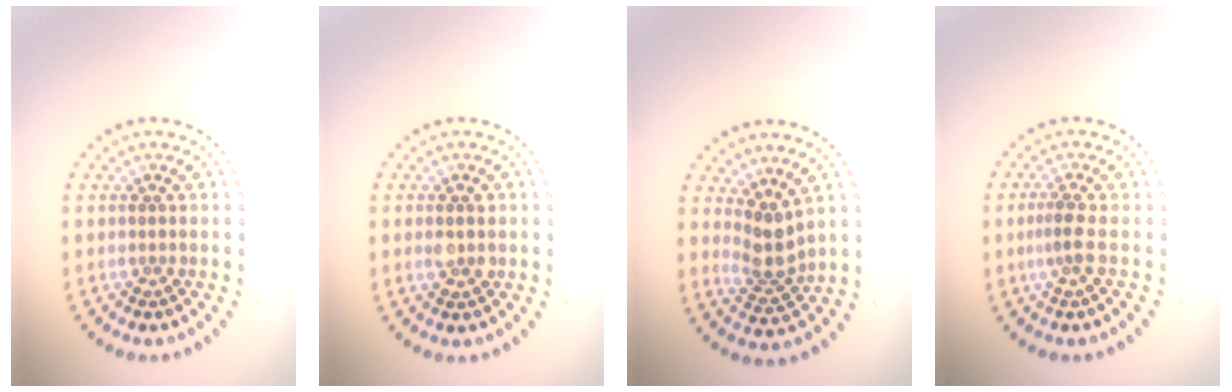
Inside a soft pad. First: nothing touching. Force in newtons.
{"total": 1.7, "press": 1.7, "slide": 0.1}
{"total": 2.6, "press": 2.0, "slide": 1.8}
{"total": 1.6, "press": 1.3, "slide": 0.9}